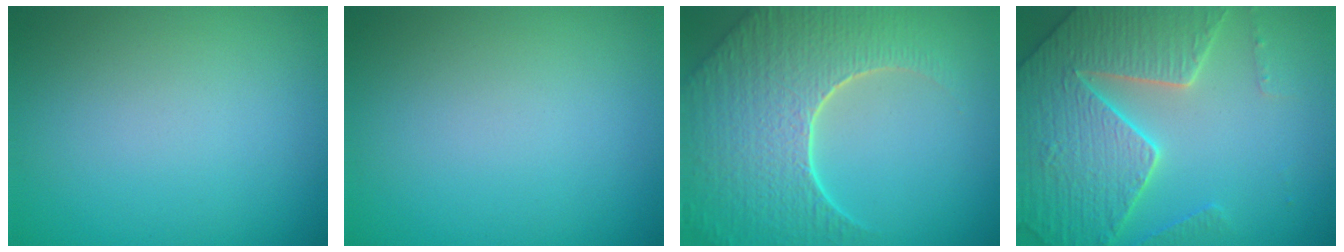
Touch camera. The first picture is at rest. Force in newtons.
{"total": 0.0}
{"total": 8.7, "press": 6.0, "slide": 6.3}
{"total": 7.6, "press": 7.3, "slide": 1.9}